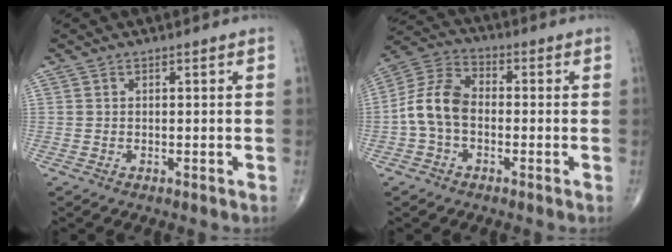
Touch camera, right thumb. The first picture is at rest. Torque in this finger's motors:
{"motor_torque": [0.37, 1.75, 0.50, -0.33, 0.08]}